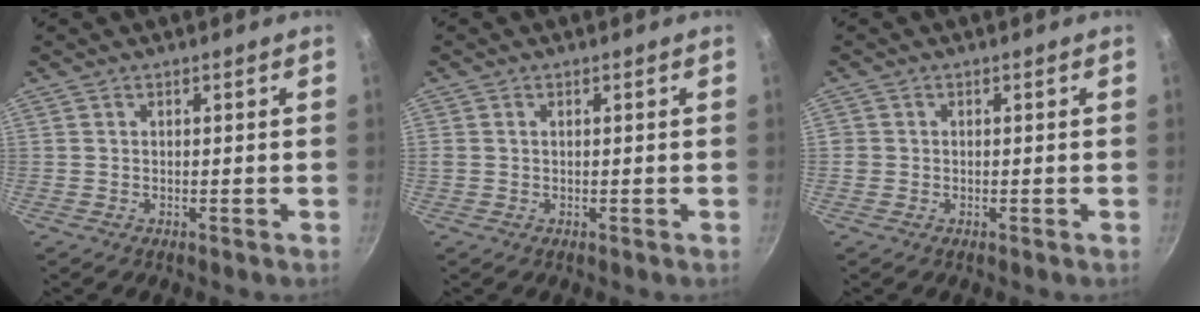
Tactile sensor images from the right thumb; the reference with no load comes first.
{"total": 0.8, "force": [0.2, 0.6, 0.4], "torque": [-0.007, 0.003, 0.002]}
{"total": 1.1, "force": [-0.2, 1.1, 0.3], "torque": [-0.004, 0.002, -0.005]}